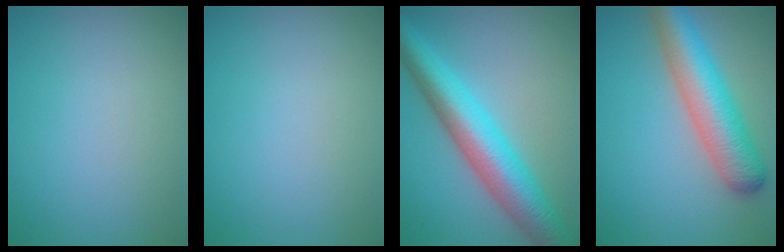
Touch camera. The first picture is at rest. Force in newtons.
{"total": 0.0}
{"total": 8.2, "press": 8.2, "slide": 0.2}
{"total": 7.0, "press": 7.0, "slide": 0.2}